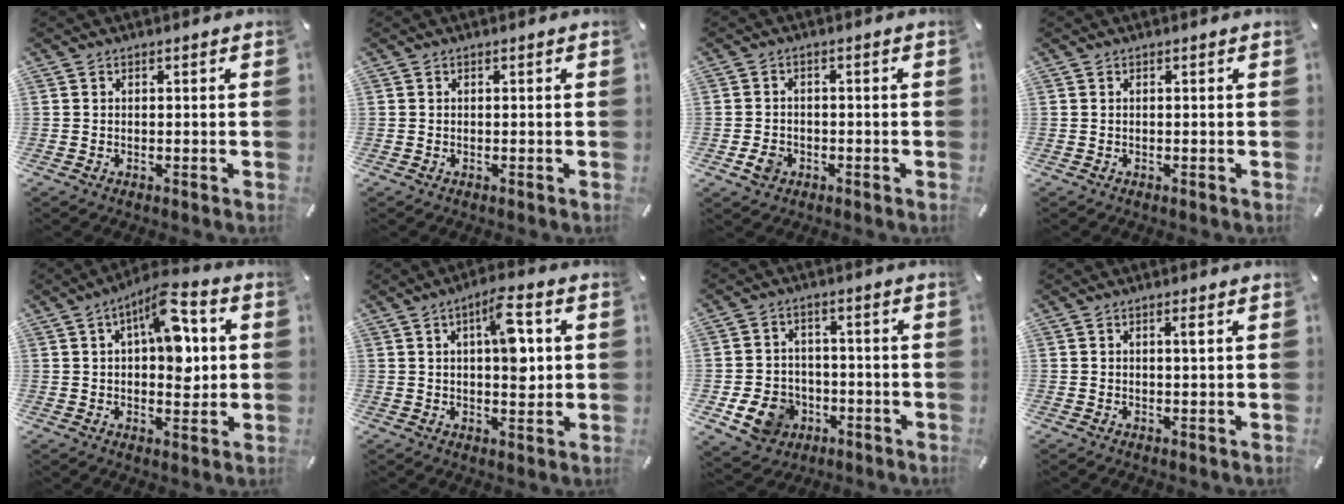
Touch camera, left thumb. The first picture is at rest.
{"total": 0.0}
{"total": 3.8, "force": [-1.5, 3.1, 1.6], "torque": [-0.030, 0.005, -0.026]}
{"total": 0.0}
{"total": 12.8, "force": [3.2, 6.6, 10.5], "torque": [-0.143, -0.009, 0.056]}
{"total": 10.5, "force": [2.4, 4.6, 9.1], "torque": [-0.122, -0.008, 0.035]}
{"total": 10.2, "force": [-3.7, 8.5, 4.2], "torque": [-0.098, 0.027, -0.062]}
{"total": 1.4, "force": [0.5, 0.4, 1.3], "torque": [-0.024, 0.003, 0.007]}